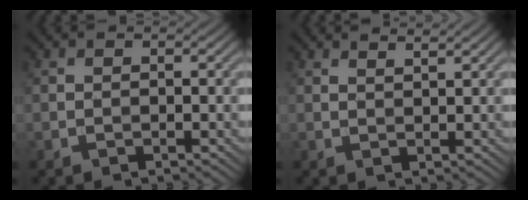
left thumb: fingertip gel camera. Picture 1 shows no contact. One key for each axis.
{"total": 2.0, "fx": 1.7, "fy": 0.2, "fz": 1.0, "tx": -0.018, "ty": -0.001, "tz": 0.028}